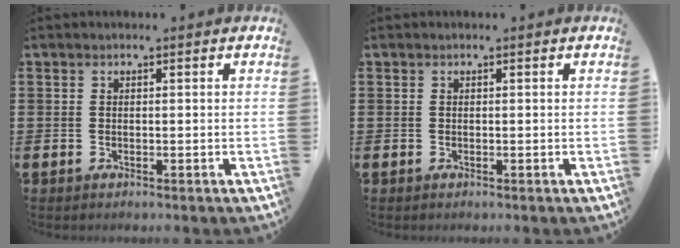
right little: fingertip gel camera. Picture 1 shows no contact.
{"total": 0.0}